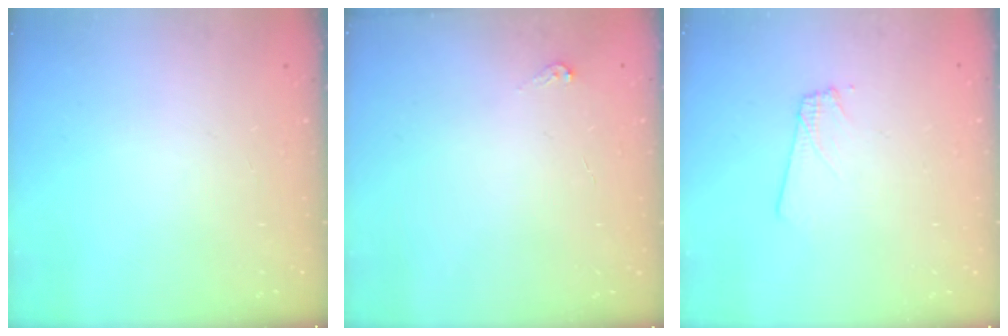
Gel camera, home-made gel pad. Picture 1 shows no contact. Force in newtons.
{"total": 3.4, "press": 3.4, "slide": 0.3}
{"total": 3.5, "press": 3.5, "slide": 0.3}